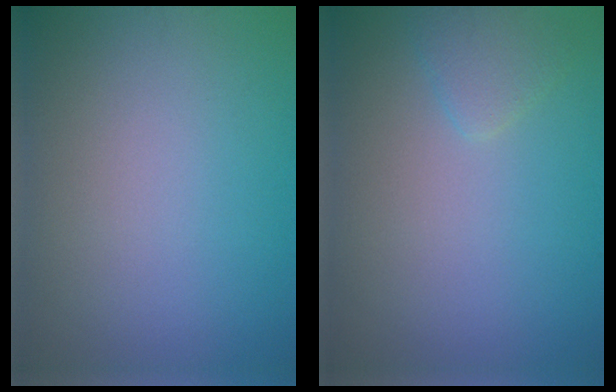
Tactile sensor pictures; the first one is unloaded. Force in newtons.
{"total": 1.5, "press": 1.5, "slide": 0.2}